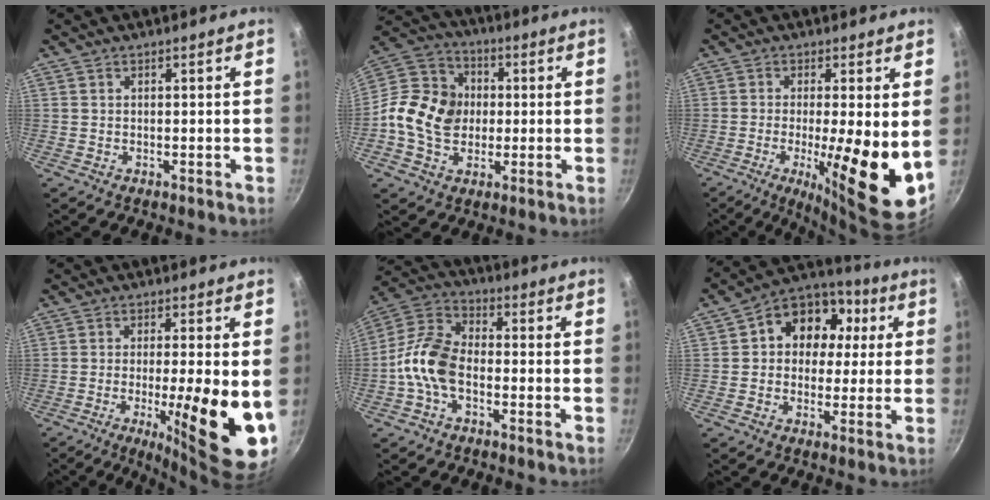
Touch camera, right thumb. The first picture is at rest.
{"total": 15.7, "force": [-0.7, 12.7, 9.2], "torque": [-0.149, 0.026, -0.027]}
{"total": 13.9, "force": [-1.7, 2.7, 13.5], "torque": [-0.206, -0.018, -0.024]}
{"total": 15.9, "force": [-3.1, 3.2, 15.2], "torque": [-0.214, -0.007, -0.044]}
{"total": 10.7, "force": [-3.0, 6.4, 8.0], "torque": [-0.150, 0.043, -0.077]}
{"total": 14.1, "force": [2.4, 11.5, 7.7], "torque": [-0.074, 0.027, 0.016]}